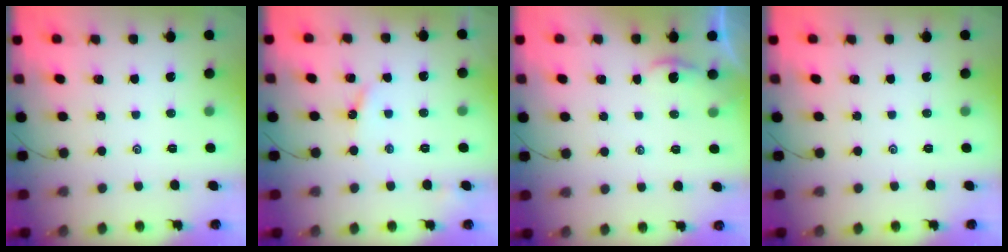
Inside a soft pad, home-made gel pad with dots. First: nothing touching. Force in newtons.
{"total": 4.1, "press": 4.1, "slide": 0.4}
{"total": 1.2, "press": 1.2, "slide": 0.1}
{"total": 0.0}